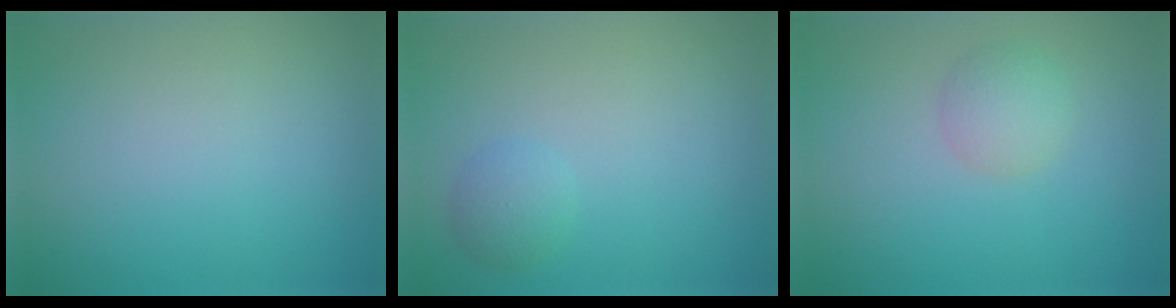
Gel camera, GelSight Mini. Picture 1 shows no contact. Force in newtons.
{"total": 1.6, "press": 1.6, "slide": 0.1}
{"total": 2.3, "press": 2.3, "slide": 0.1}